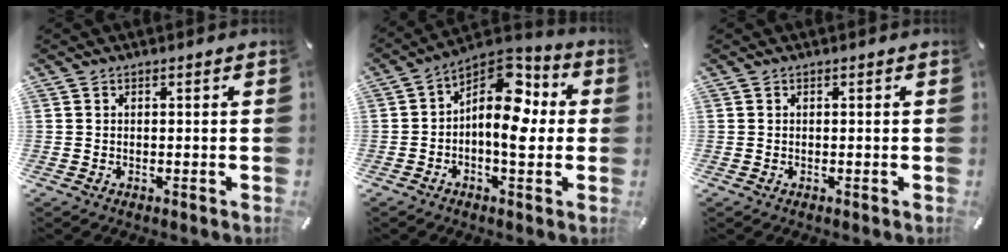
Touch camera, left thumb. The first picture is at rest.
{"total": 12.5, "force": [1.1, 7.2, 10.2], "torque": [-0.155, -0.028, 0.011]}
{"total": 0.0}